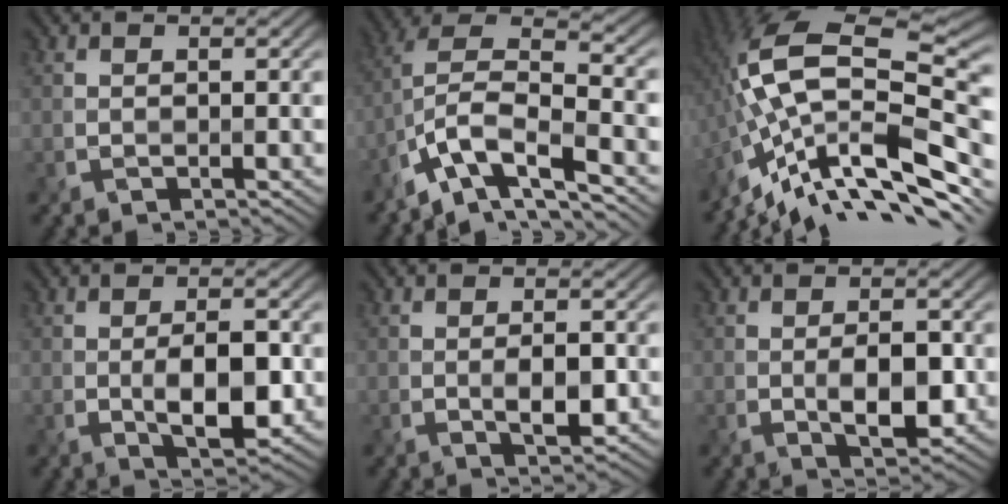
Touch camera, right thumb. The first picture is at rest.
{"total": 10.7, "force": [-5.8, 3.7, 8.2], "torque": [-0.157, 0.002, -0.107]}
{"total": 16.5, "force": [-6.0, 7.0, 13.7], "torque": [-0.281, 0.012, -0.108]}
{"total": 5.6, "force": [-0.8, 2.4, 5.0], "torque": [-0.087, -0.009, -0.004]}
{"total": 2.8, "force": [-0.3, 1.1, 2.6], "torque": [-0.047, -0.005, 0.000]}
{"total": 4.5, "force": [-0.6, 2.2, 3.9], "torque": [-0.068, -0.008, -0.003]}